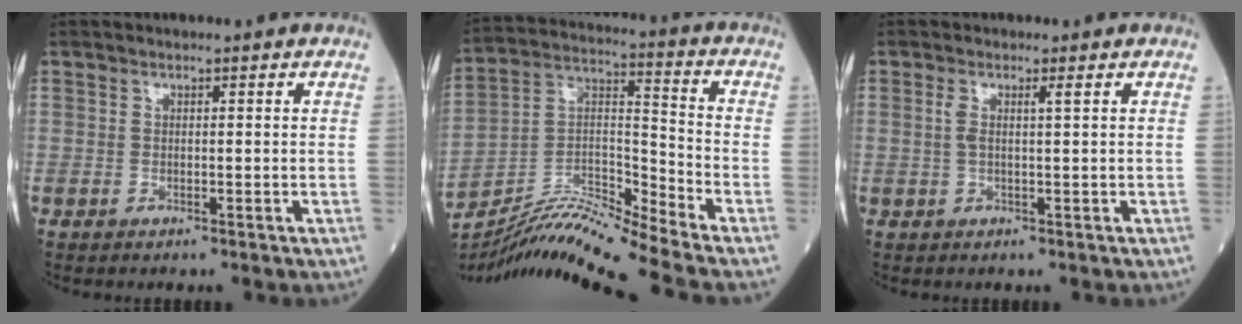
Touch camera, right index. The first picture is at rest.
{"total": 14.2, "force": [-13.1, -2.3, 5.1], "torque": [-0.094, 0.021, -0.238]}
{"total": 2.0, "force": [0.6, 0.0, 1.9], "torque": [-0.048, 0.013, 0.013]}